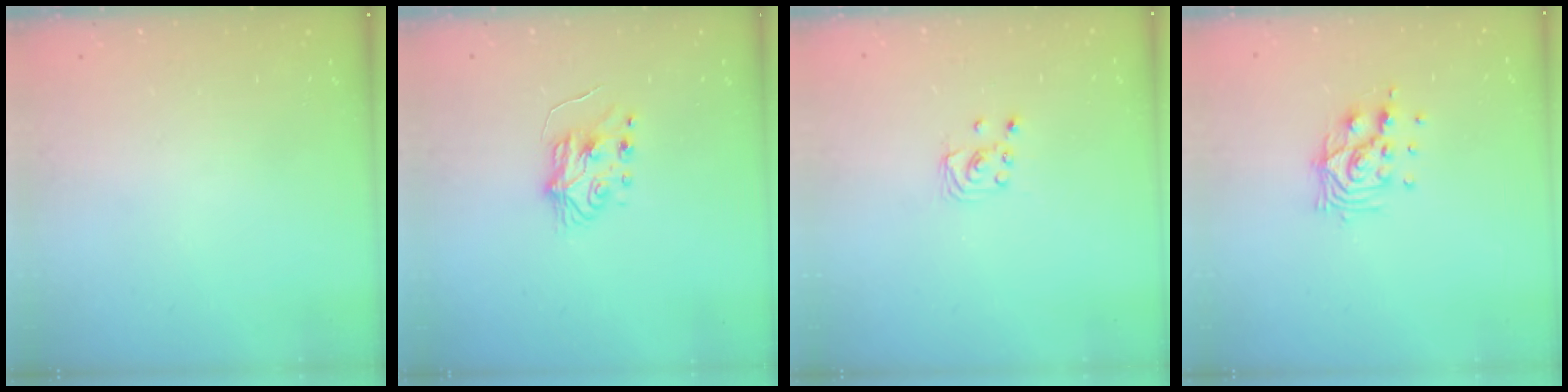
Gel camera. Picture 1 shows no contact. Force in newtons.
{"total": 5.2, "press": 5.1, "slide": 0.7}
{"total": 2.2, "press": 2.2, "slide": 0.2}
{"total": 10.3, "press": 10.3, "slide": 0.9}